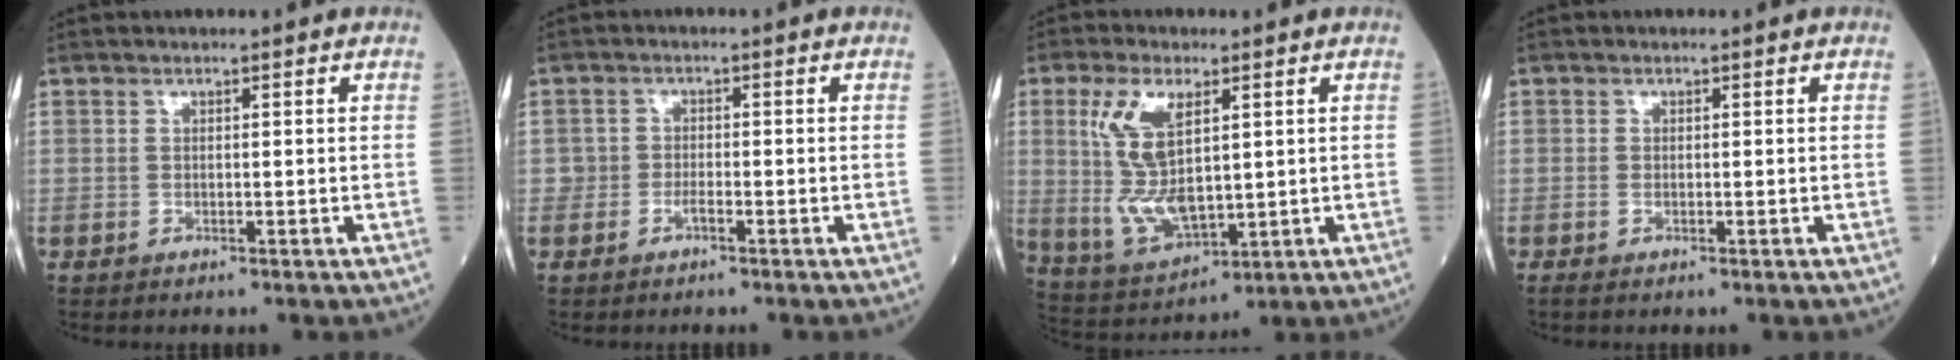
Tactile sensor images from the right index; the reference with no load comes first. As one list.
[{"total": 1.4, "force": [-0.9, 0.8, 0.7], "torque": [-0.008, 0.004, -0.017]}, {"total": 10.9, "force": [2.5, 4.2, 9.8], "torque": [-0.214, 0.000, 0.058]}, {"total": 0.6, "force": [-0.3, 0.2, 0.4], "torque": [-0.012, -0.001, -0.004]}]